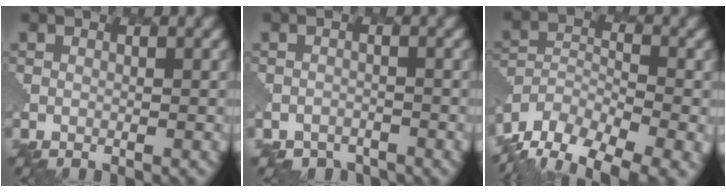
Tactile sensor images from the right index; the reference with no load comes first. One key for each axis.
{"total": 2.9, "fx": -2.6, "fy": 1.1, "fz": -0.5, "tx": 0.011, "ty": -0.002, "tz": -0.037}
{"total": 11.0, "fx": -8.6, "fy": 4.9, "fz": 4.9, "tx": -0.082, "ty": -0.015, "tz": -0.134}